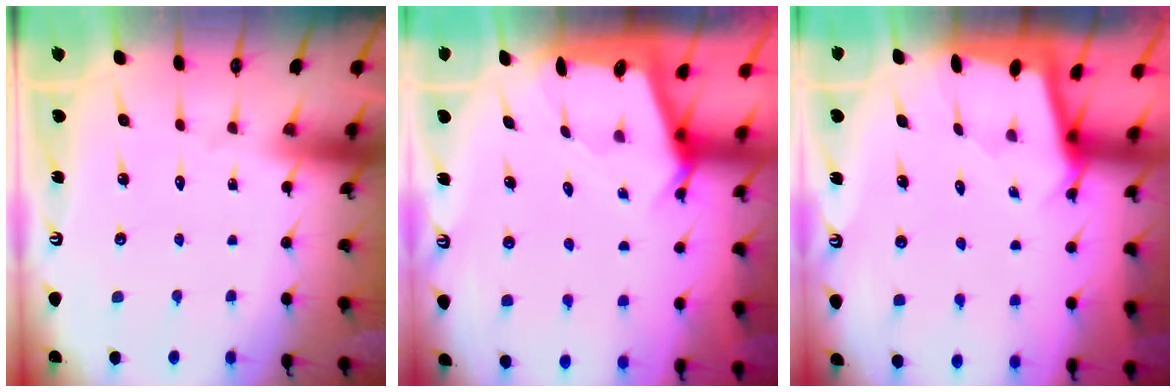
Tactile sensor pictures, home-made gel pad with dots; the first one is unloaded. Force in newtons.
{"total": 2.4, "press": 2.4, "slide": 0.2}
{"total": 1.8, "press": 1.7, "slide": 0.2}